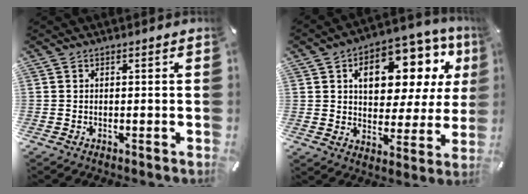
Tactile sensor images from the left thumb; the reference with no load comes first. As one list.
[{"total": 15.4, "force": [6.6, 9.8, 9.8], "torque": [-0.142, -0.034, 0.110]}]